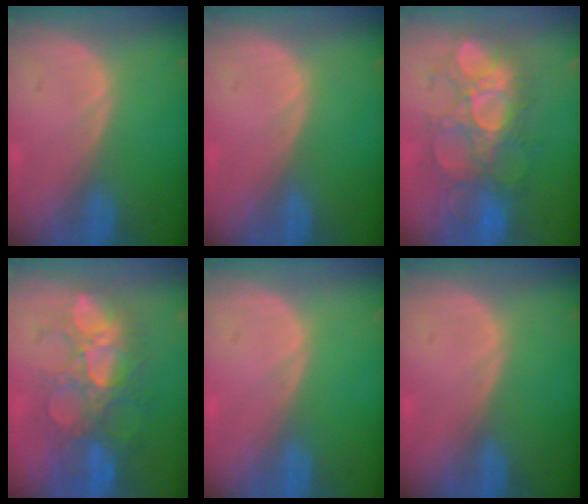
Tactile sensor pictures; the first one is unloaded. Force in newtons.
{"total": 0.0}
{"total": 9.6, "press": 9.6, "slide": 0.1}
{"total": 9.9, "press": 9.4, "slide": 2.9}
{"total": 0.0}
{"total": 0.0}